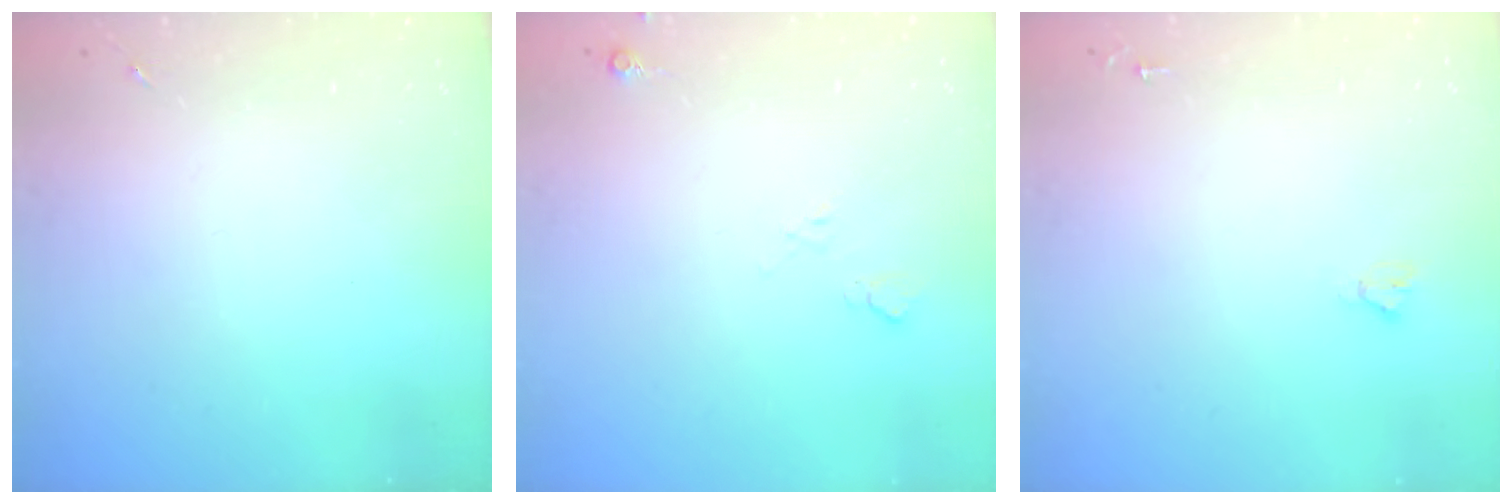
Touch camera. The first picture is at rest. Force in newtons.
{"total": 4.6, "press": 4.5, "slide": 0.8}
{"total": 1.8, "press": 1.8, "slide": 0.1}